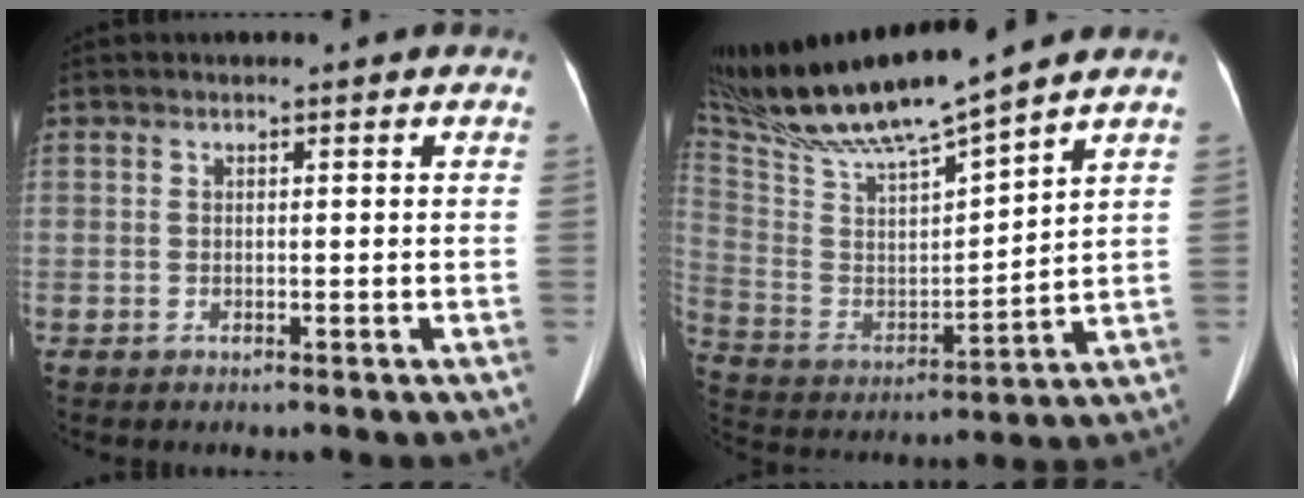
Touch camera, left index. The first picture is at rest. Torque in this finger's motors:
{"motor_torque": [0.17, -0.78, 0.08, 0.04]}